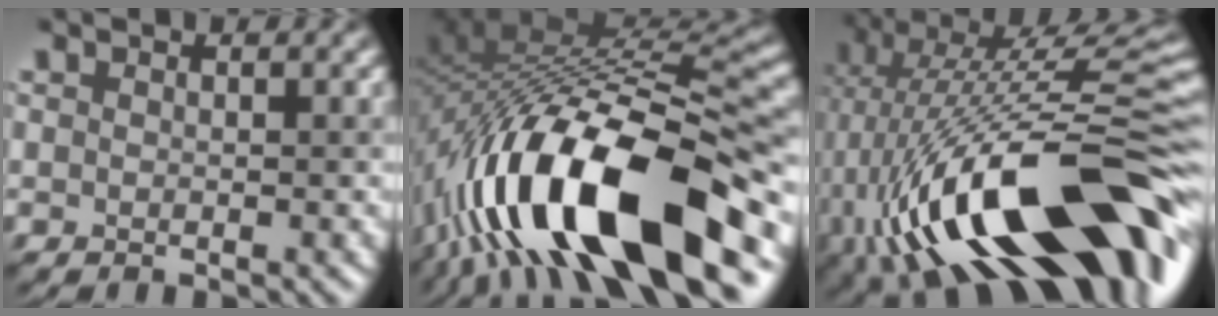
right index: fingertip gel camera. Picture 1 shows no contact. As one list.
[{"total": 16.2, "force": [-7.3, 5.8, 13.2], "torque": [-0.232, 0.017, -0.125]}, {"total": 18.1, "force": [-3.4, 7.5, 16.2], "torque": [-0.267, 0.020, -0.060]}]